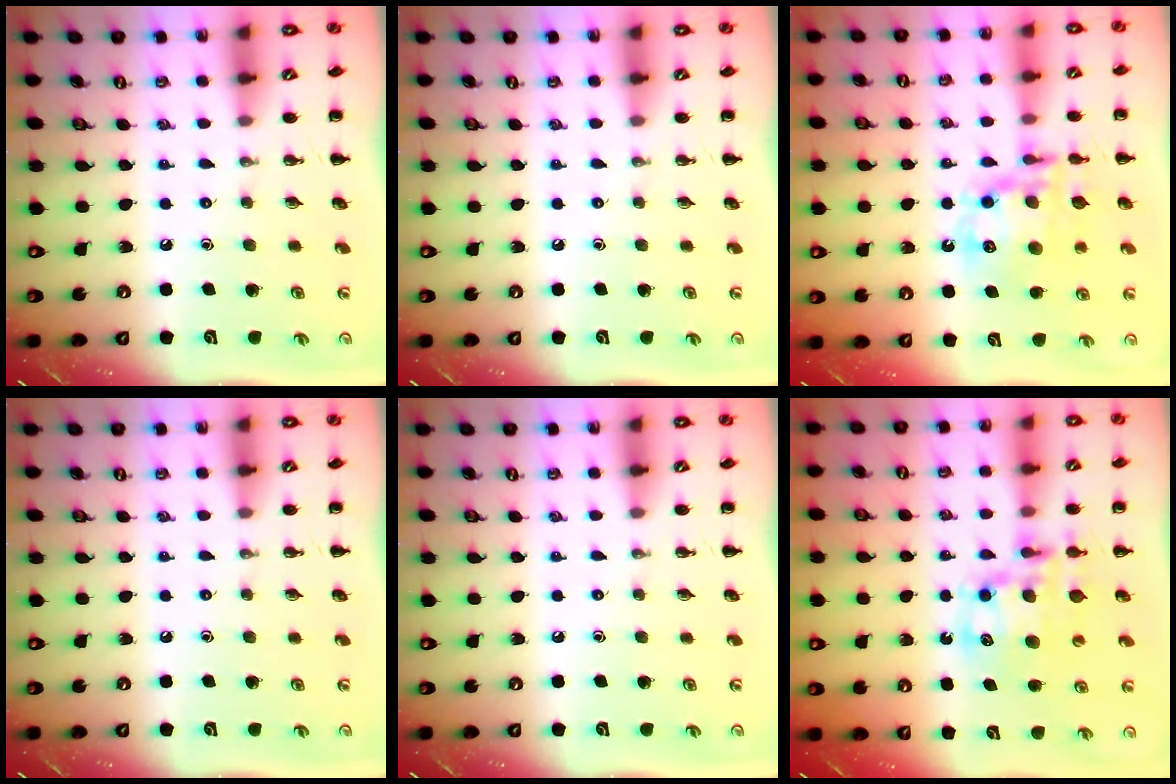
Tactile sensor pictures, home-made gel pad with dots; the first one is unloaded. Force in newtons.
{"total": 0.0}
{"total": 15.2, "press": 14.8, "slide": 3.6}
{"total": 0.0}
{"total": 0.0}
{"total": 12.9, "press": 12.6, "slide": 3.0}